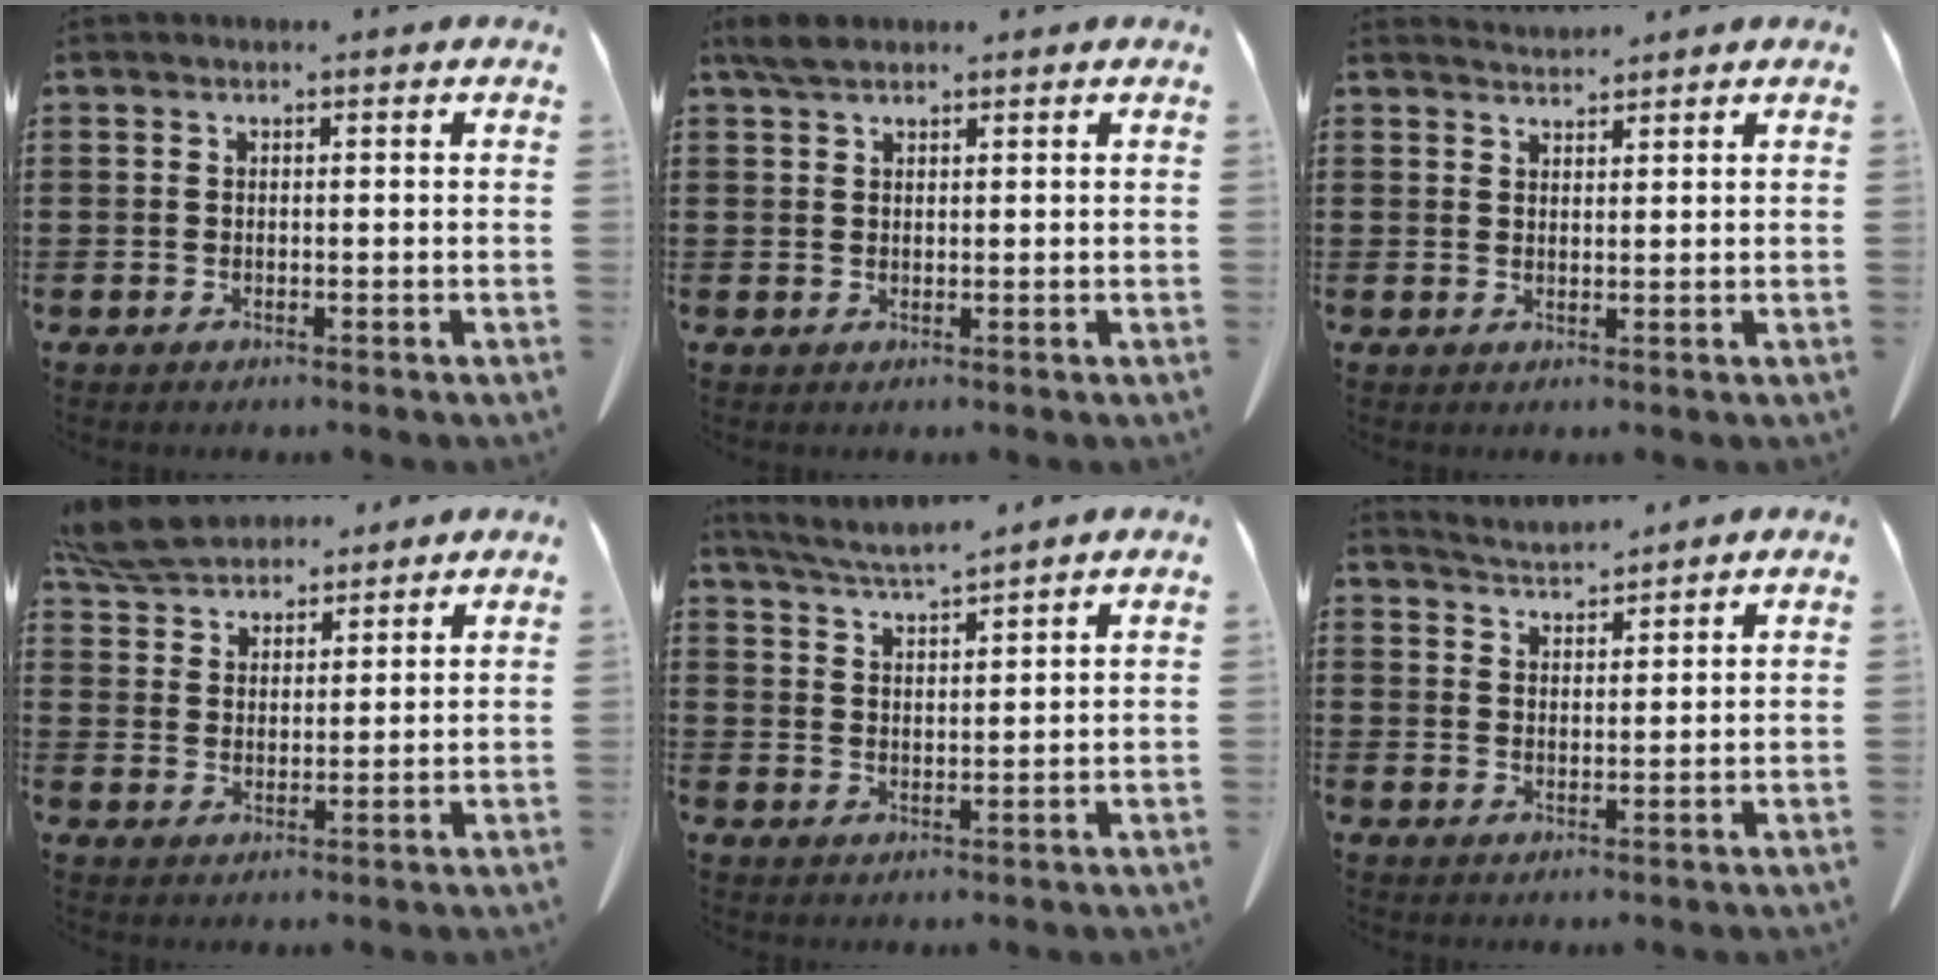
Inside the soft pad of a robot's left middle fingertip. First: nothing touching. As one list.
[{"total": 2.6, "force": [2.0, 1.0, 1.3], "torque": [-0.032, 0.005, 0.038]}, {"total": 1.9, "force": [1.9, 0.1, -0.1], "torque": [-0.003, -0.002, 0.037]}, {"total": 7.5, "force": [6.8, 2.1, 2.2], "torque": [-0.069, -0.013, 0.131]}, {"total": 4.2, "force": [4.0, -0.3, 1.2], "torque": [-0.036, -0.021, 0.071]}, {"total": 3.4, "force": [3.4, -0.2, 0.2], "torque": [-0.015, -0.015, 0.062]}]